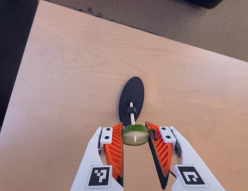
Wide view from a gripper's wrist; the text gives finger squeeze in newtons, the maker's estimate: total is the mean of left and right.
{"total": 11.2, "left": 11.4, "right": 11.1}